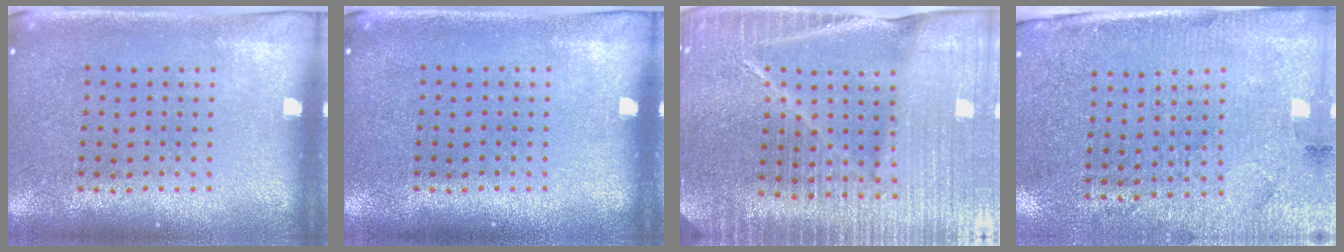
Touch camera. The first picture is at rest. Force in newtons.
{"total": 0.0}
{"total": 5.1, "press": 4.6, "slide": 2.3}
{"total": 3.0, "press": 2.9, "slide": 0.9}